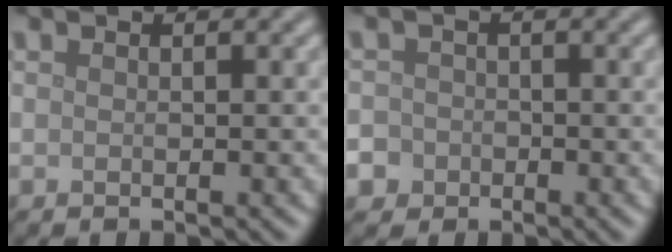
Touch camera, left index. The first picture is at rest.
{"total": 4.2, "force": [-2.1, 3.6, 0.8], "torque": [-0.002, -0.004, -0.052]}